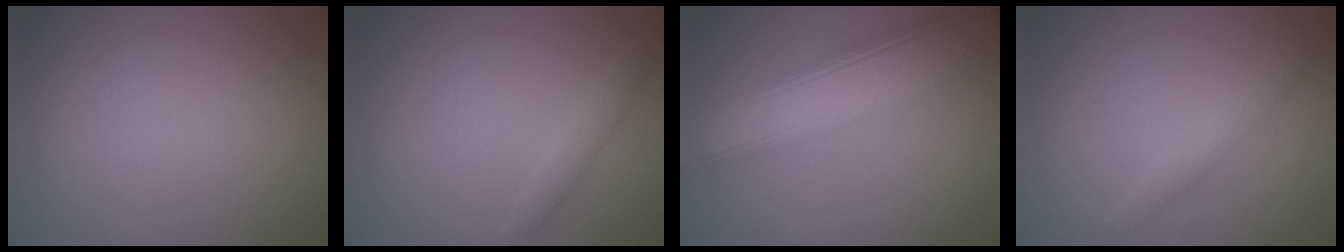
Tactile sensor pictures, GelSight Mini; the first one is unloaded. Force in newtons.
{"total": 1.5, "press": 1.5, "slide": 0.0}
{"total": 8.5, "press": 8.5, "slide": 0.4}
{"total": 1.9, "press": 1.9, "slide": 0.1}